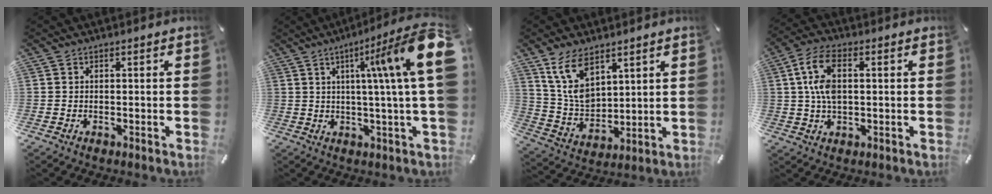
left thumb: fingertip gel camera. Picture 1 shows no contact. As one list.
[{"total": 20.5, "force": [5.9, 1.6, 19.6], "torque": [-0.280, -0.038, 0.072]}, {"total": 10.9, "force": [6.7, 6.6, 5.6], "torque": [-0.141, -0.030, 0.126]}, {"total": 8.8, "force": [1.4, 4.8, 7.3], "torque": [-0.167, 0.007, 0.020]}]